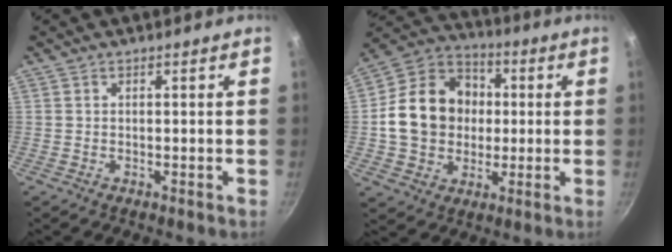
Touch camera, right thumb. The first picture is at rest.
{"total": 17.4, "force": [0.4, 14.4, 9.7], "torque": [-0.135, 0.029, 0.001]}